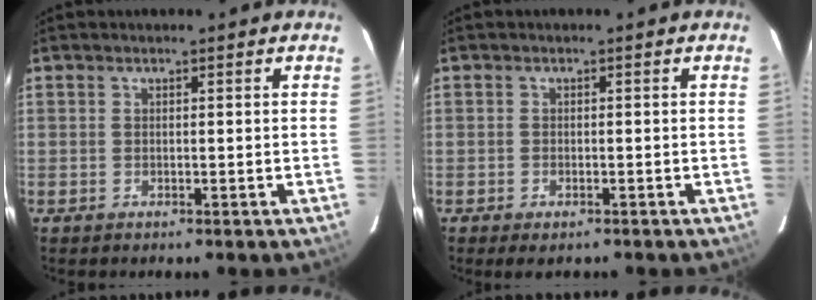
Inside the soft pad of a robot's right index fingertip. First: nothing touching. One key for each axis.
{"total": 2.2, "fx": -1.6, "fy": 0.9, "fz": 1.2, "tx": -0.023, "ty": -0.007, "tz": -0.026}